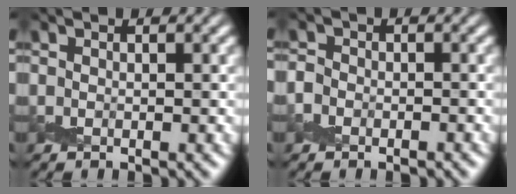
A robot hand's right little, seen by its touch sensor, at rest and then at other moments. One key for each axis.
{"total": 1.7, "fx": -1.1, "fy": 1.2, "fz": 0.4, "tx": 0.000, "ty": 0.003, "tz": -0.026}